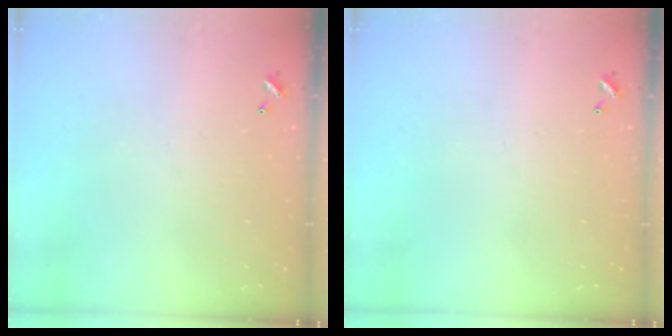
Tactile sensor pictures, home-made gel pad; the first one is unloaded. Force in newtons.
{"total": 0.0}